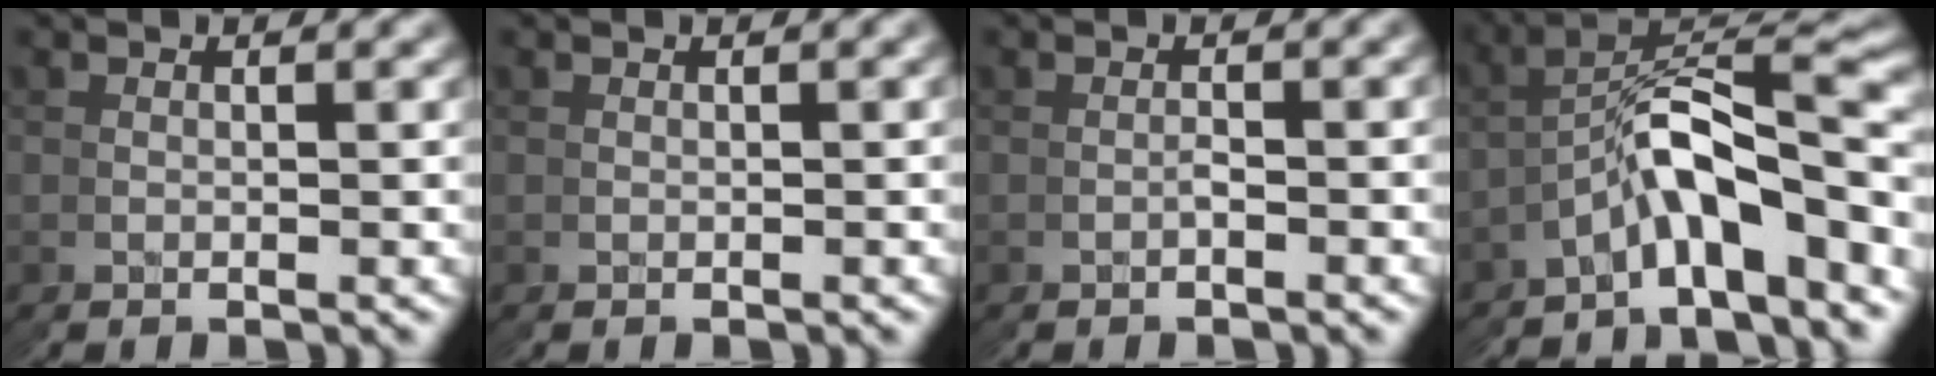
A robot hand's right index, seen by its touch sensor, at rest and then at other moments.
{"total": 0.0}
{"total": 0.7, "force": [-0.6, 0.2, 0.1], "torque": [-0.002, -0.002, -0.011]}
{"total": 8.1, "force": [-1.9, 4.2, 6.7], "torque": [-0.103, -0.001, -0.019]}